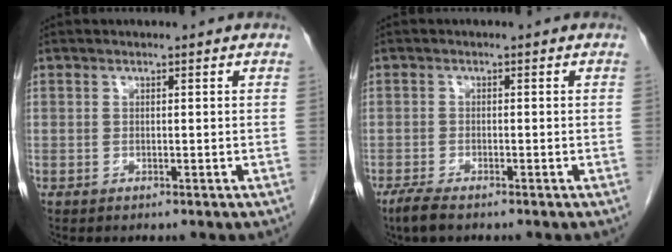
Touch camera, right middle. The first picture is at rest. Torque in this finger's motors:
{"motor_torque": [0.01, -0.01, 0.00, 0.00]}